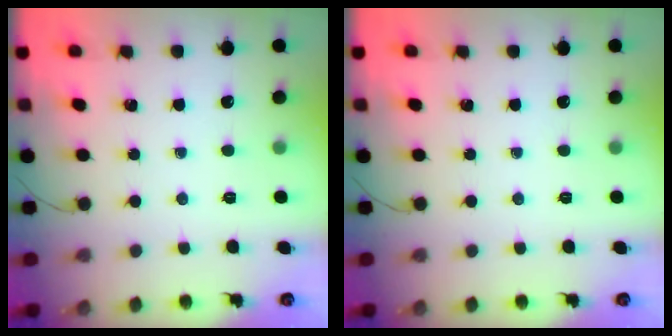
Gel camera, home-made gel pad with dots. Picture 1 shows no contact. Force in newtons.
{"total": 0.0}